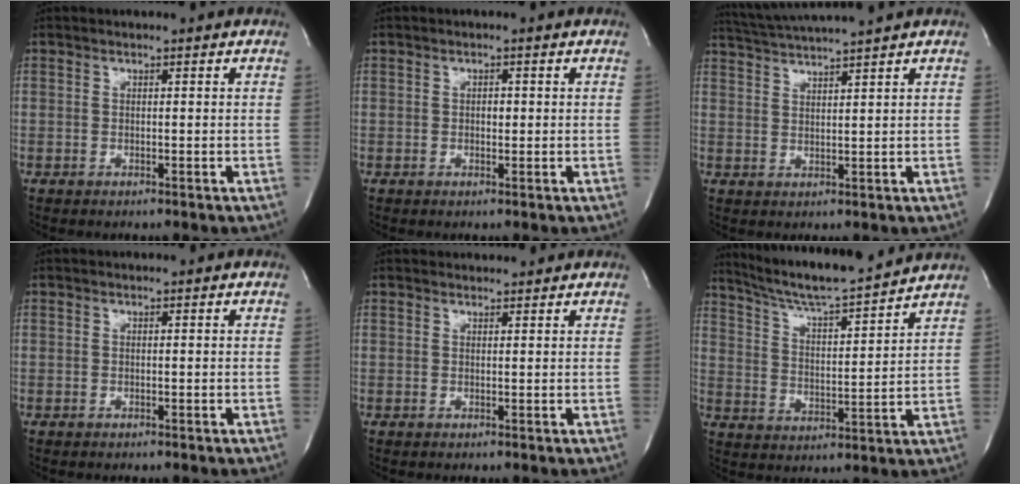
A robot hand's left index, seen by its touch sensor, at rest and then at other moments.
{"total": 1.0, "force": [0.0, 0.6, 0.8], "torque": [-0.012, 0.000, 0.000]}
{"total": 7.6, "force": [6.9, -1.9, 2.6], "torque": [-0.050, 0.009, 0.117]}
{"total": 0.0}
{"total": 3.3, "force": [3.2, 0.6, 0.2], "torque": [-0.007, 0.019, 0.044]}
{"total": 15.5, "force": [14.2, 0.0, 6.2], "torque": [-0.113, 0.001, 0.225]}